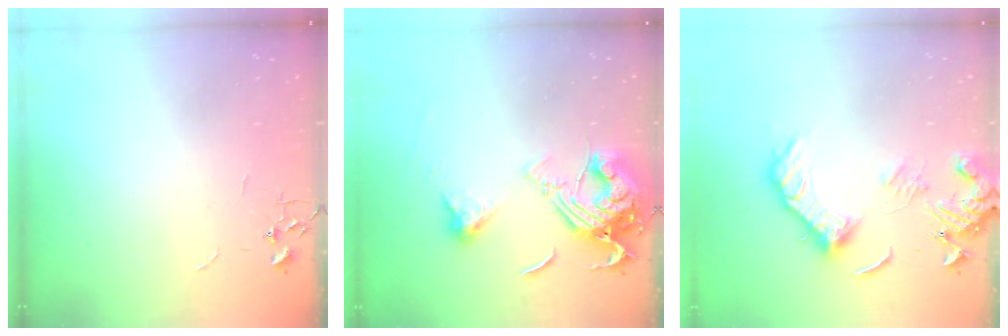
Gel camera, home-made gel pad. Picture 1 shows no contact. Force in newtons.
{"total": 14.8, "press": 14.7, "slide": 1.8}
{"total": 14.2, "press": 14.1, "slide": 2.0}